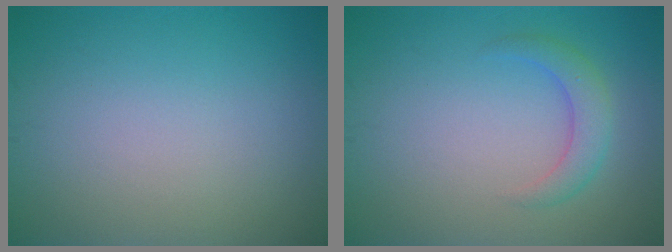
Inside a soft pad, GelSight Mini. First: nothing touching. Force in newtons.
{"total": 2.4, "press": 2.4, "slide": 0.0}